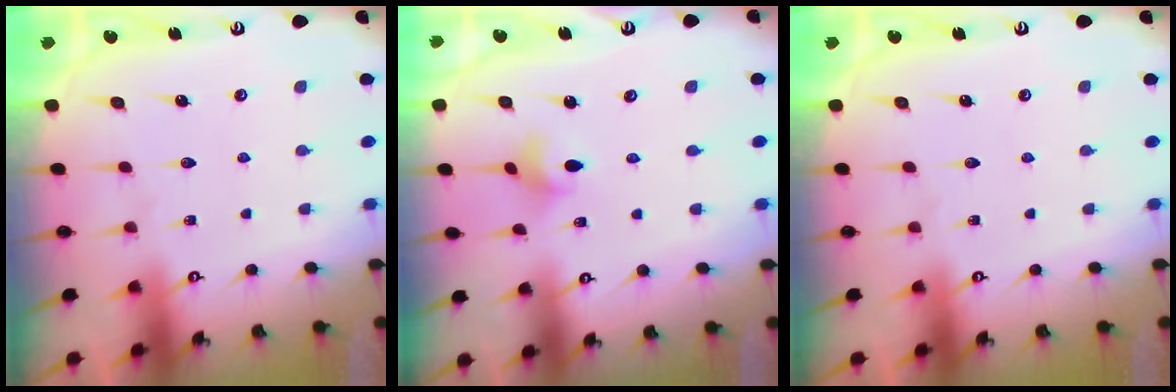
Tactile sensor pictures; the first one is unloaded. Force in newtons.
{"total": 3.0, "press": 3.0, "slide": 0.3}
{"total": 0.0}